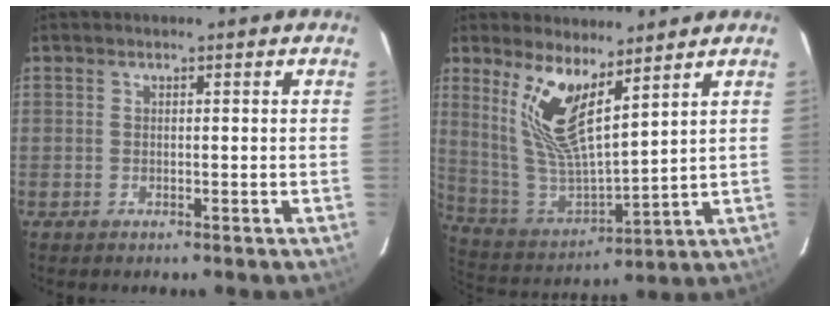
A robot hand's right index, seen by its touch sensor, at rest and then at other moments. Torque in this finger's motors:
{"motor_torque": [0.70, 0.59, 0.33, 0.18]}